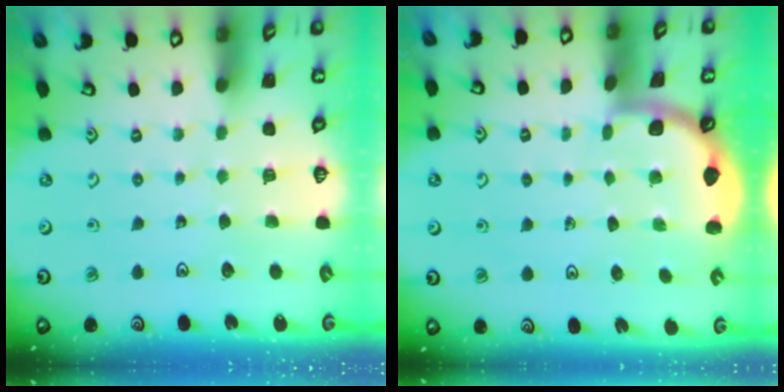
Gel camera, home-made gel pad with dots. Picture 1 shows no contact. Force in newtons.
{"total": 1.8, "press": 1.7, "slide": 0.0}